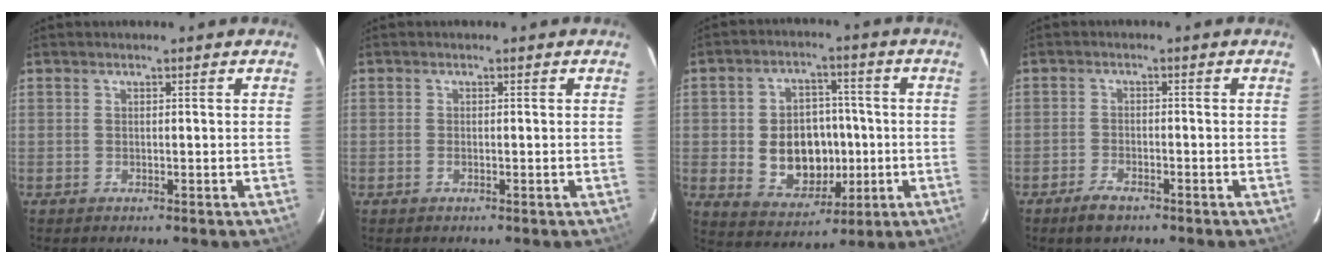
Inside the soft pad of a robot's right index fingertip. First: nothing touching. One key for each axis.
{"total": 0.7, "fx": -0.3, "fy": 0.3, "fz": 0.6, "tx": -0.012, "ty": 0.000, "tz": -0.005}
{"total": 12.1, "fx": -1.4, "fy": 9.4, "fz": 7.5, "tx": -0.160, "ty": 0.011, "tz": 0.001}
{"total": 4.1, "fx": -3.0, "fy": 1.7, "fz": 2.1, "tx": -0.058, "ty": -0.004, "tz": -0.057}